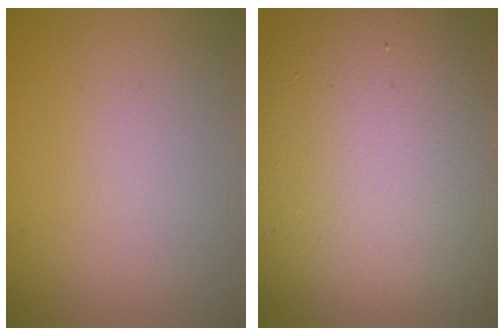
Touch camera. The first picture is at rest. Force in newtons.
{"total": 16.9, "press": 16.9, "slide": 0.6}